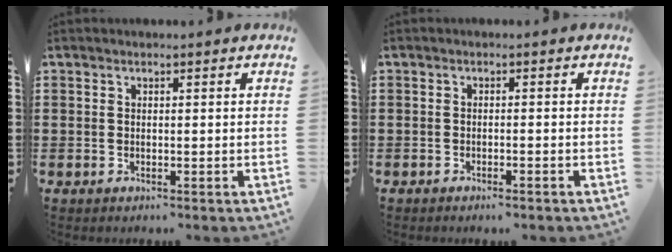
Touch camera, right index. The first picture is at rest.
{"total": 0.9, "force": [-0.8, 0.0, 0.5], "torque": [-0.010, -0.002, -0.015]}